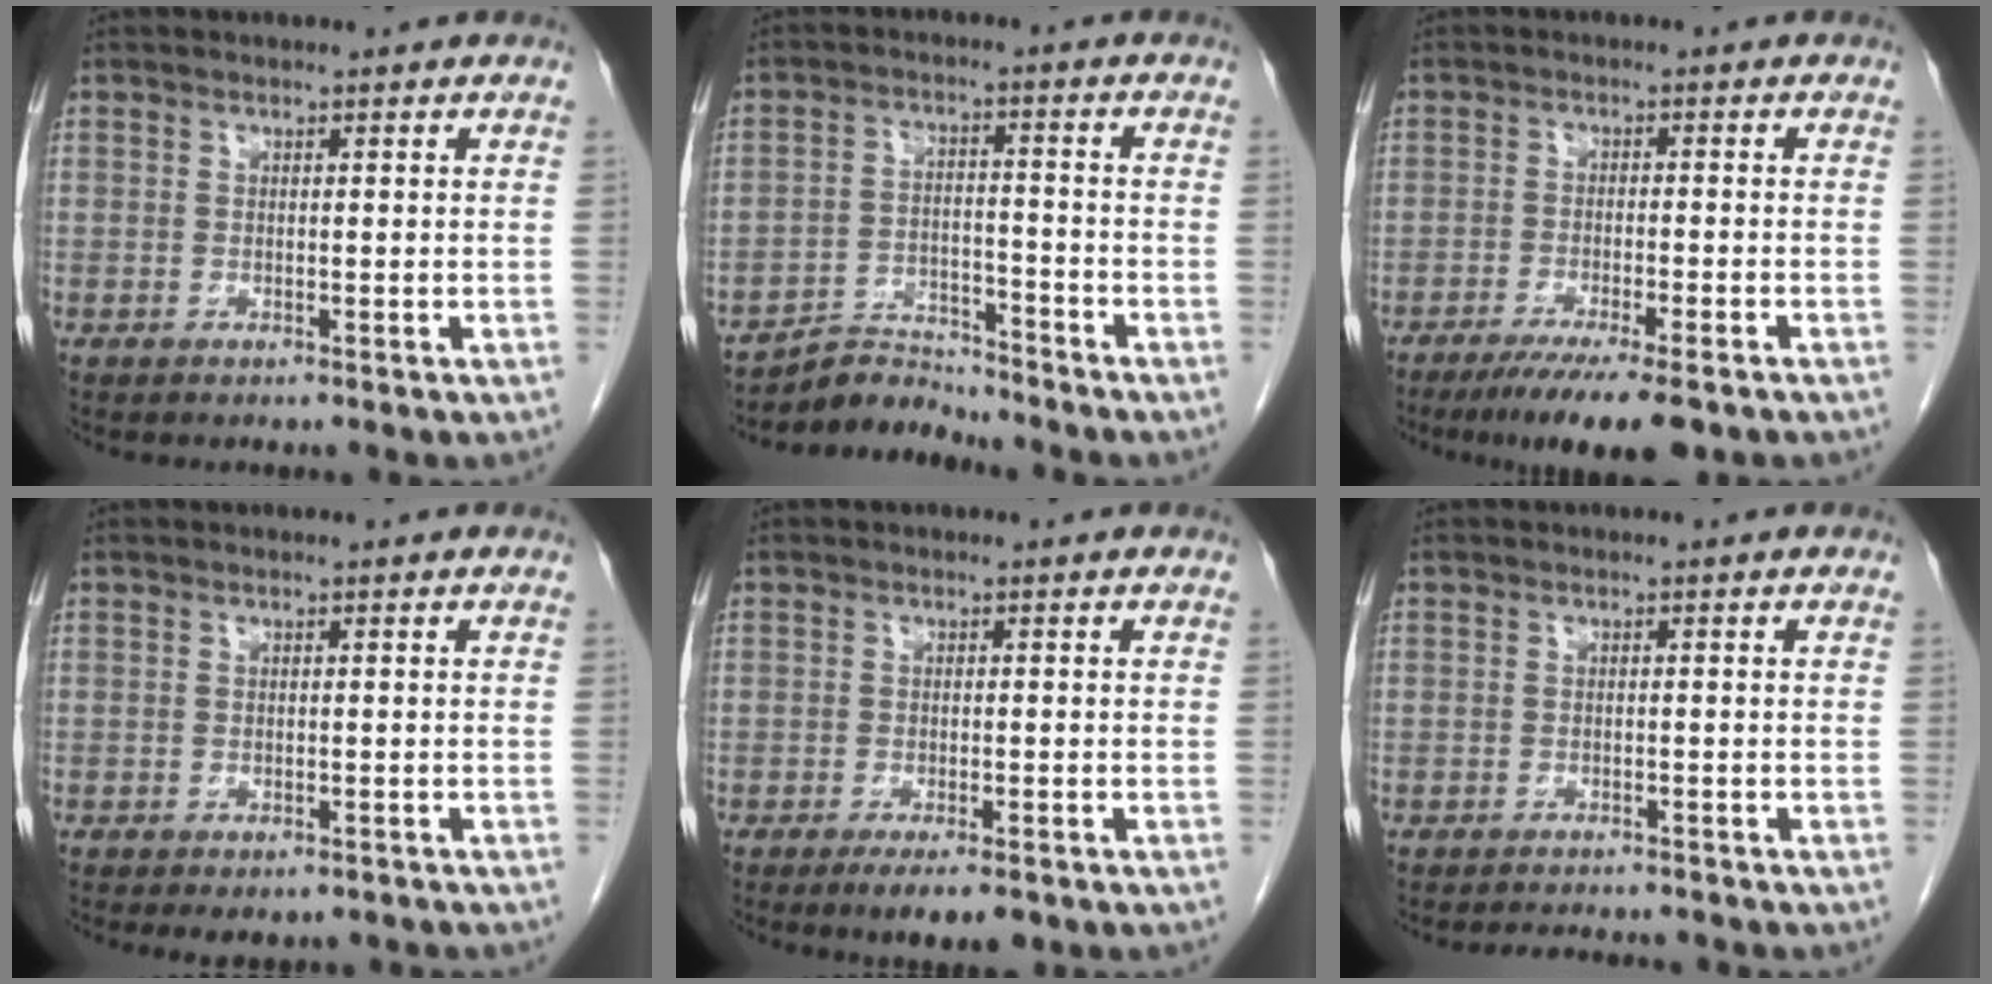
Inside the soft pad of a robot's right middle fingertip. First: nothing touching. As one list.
[{"total": 5.6, "force": [-5.5, 0.3, -1.1], "torque": [0.016, 0.005, -0.094]}, {"total": 10.0, "force": [-7.4, 1.1, 6.6], "torque": [-0.093, -0.019, -0.112]}, {"total": 4.2, "force": [-3.5, 1.8, 1.6], "torque": [-0.010, -0.001, -0.043]}, {"total": 5.1, "force": [-3.6, 1.3, 3.4], "torque": [-0.045, -0.008, -0.049]}, {"total": 3.5, "force": [-3.4, 0.5, 0.6], "torque": [-0.007, -0.007, -0.048]}]